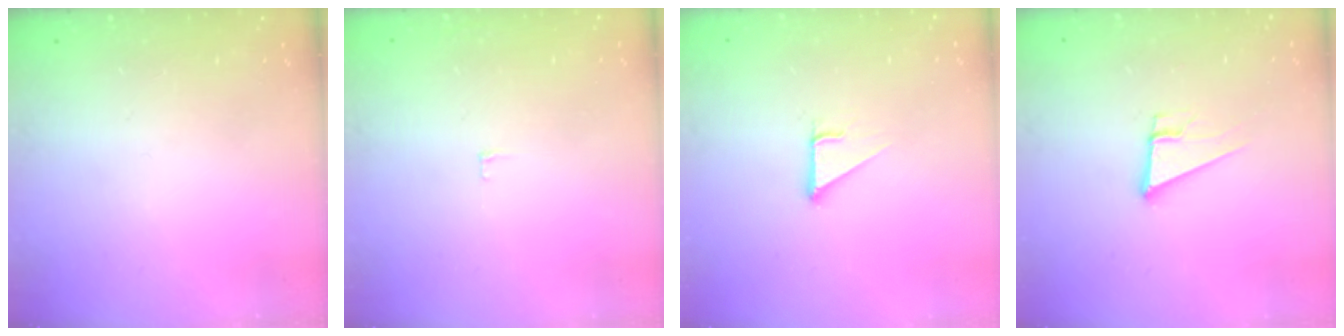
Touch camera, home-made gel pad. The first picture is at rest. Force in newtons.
{"total": 3.4, "press": 3.4, "slide": 0.3}
{"total": 2.9, "press": 2.9, "slide": 0.1}
{"total": 9.0, "press": 8.3, "slide": 3.3}